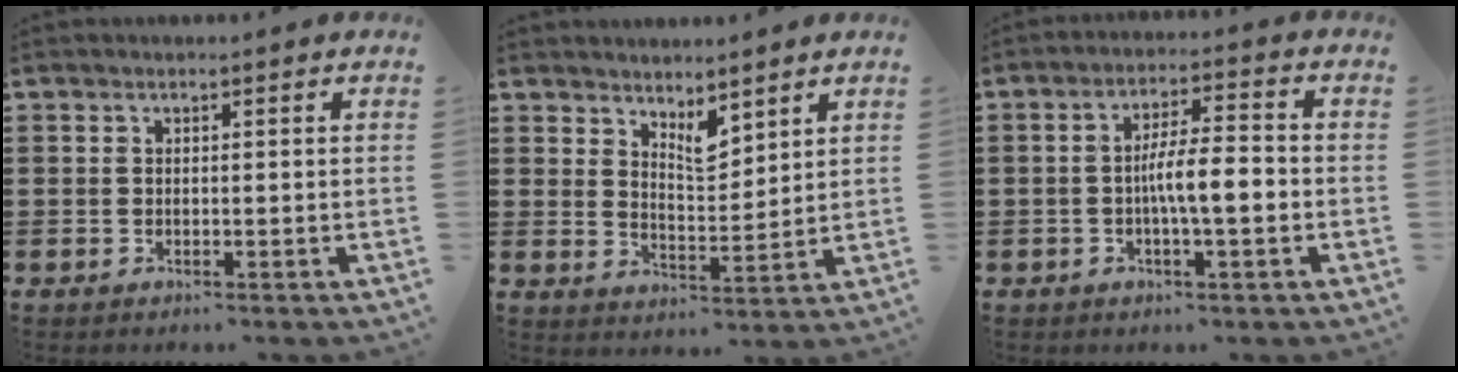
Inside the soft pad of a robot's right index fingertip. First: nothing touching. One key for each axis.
{"total": 4.4, "fx": 3.8, "fy": 1.4, "fz": 1.7, "tx": -0.035, "ty": -0.010, "tz": 0.068}
{"total": 6.7, "fx": -1.2, "fy": 1.4, "fz": 6.4, "tx": -0.111, "ty": 0.007, "tz": -0.022}